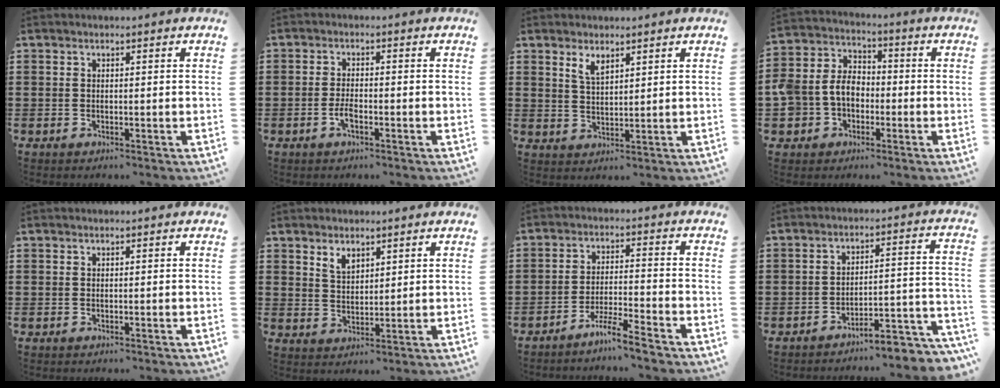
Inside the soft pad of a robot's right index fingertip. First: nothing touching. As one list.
[{"total": 2.6, "force": [-1.2, 0.8, 2.1], "torque": [-0.054, -0.004, -0.027]}, {"total": 2.9, "force": [2.1, 1.2, 1.7], "torque": [-0.037, 0.003, 0.038]}, {"total": 6.3, "force": [-1.1, 5.5, 2.8], "torque": [-0.096, 0.006, -0.029]}, {"total": 0.0}, {"total": 3.0, "force": [2.3, 1.6, 1.1], "torque": [-0.028, 0.004, 0.043]}, {"total": 5.3, "force": [-4.8, -0.4, 2.2], "torque": [-0.051, -0.011, -0.095]}, {"total": 5.2, "force": [-4.9, 0.5, 1.7], "torque": [-0.026, -0.008, -0.097]}]